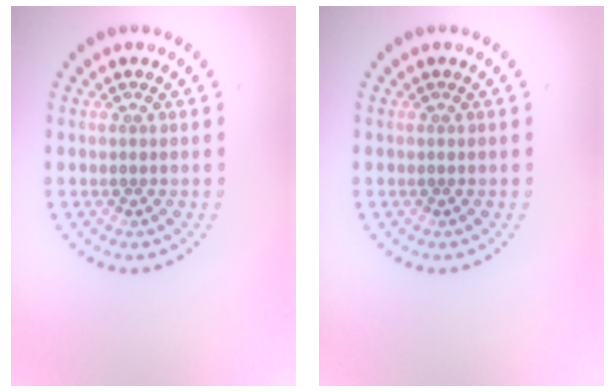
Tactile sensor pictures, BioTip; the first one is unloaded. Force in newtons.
{"total": 0.0}